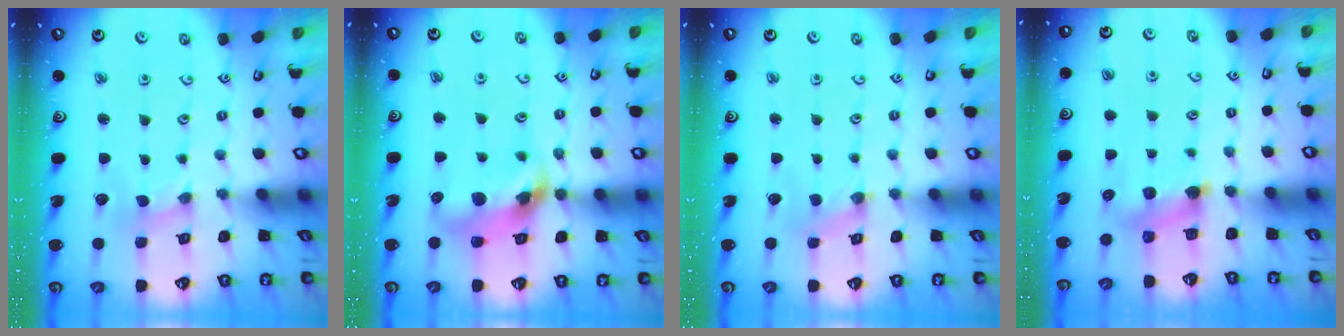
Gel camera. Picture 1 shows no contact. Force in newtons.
{"total": 13.1, "press": 13.0, "slide": 1.9}
{"total": 0.0}
{"total": 5.9, "press": 5.9, "slide": 0.2}